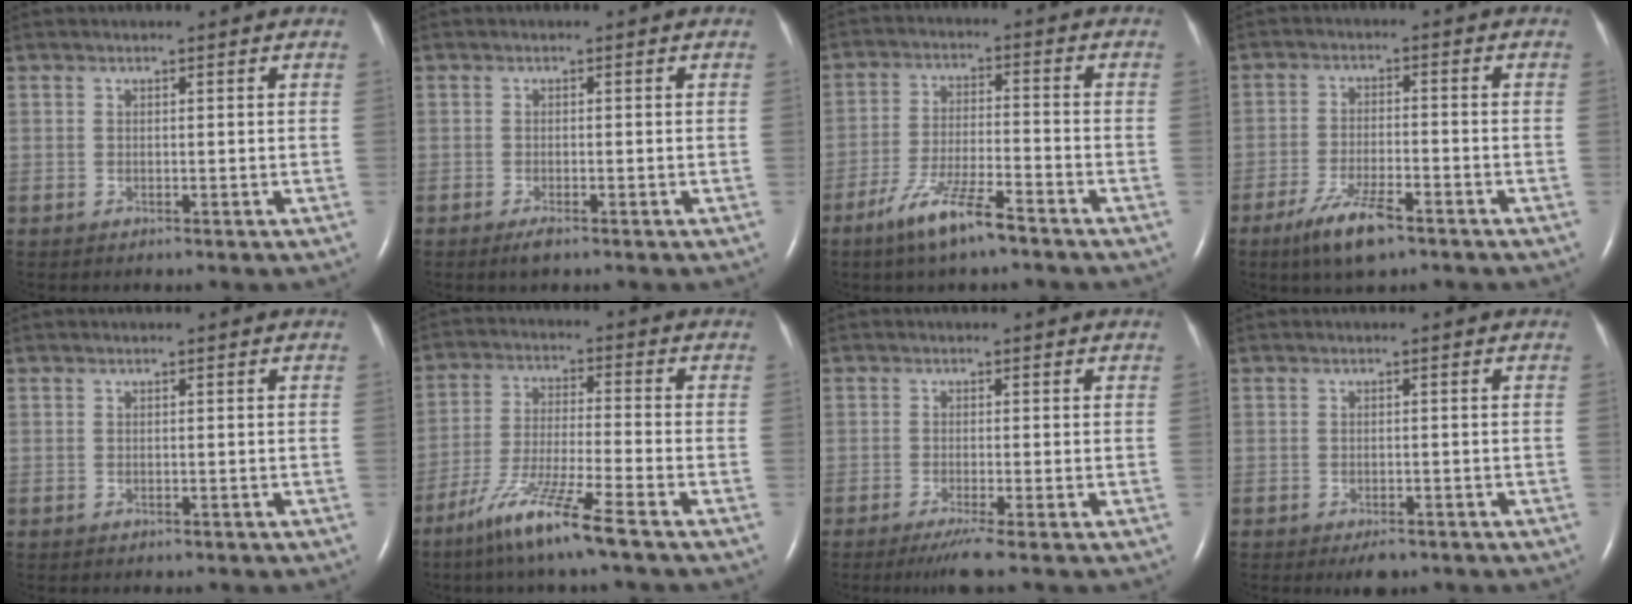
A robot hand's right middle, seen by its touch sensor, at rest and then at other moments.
{"total": 1.6, "force": [-1.1, 0.3, 1.1], "torque": [-0.029, -0.005, -0.019]}
{"total": 8.7, "force": [-6.1, 0.9, 6.2], "torque": [-0.127, -0.014, -0.113]}
{"total": 7.4, "force": [-4.9, 1.4, 5.4], "torque": [-0.112, -0.012, -0.086]}
{"total": 0.0}
{"total": 10.2, "force": [-6.9, -0.8, 7.4], "torque": [-0.150, -0.035, -0.136]}
{"total": 3.5, "force": [-2.3, -0.6, 2.5], "torque": [-0.048, -0.012, -0.046]}
{"total": 2.6, "force": [-1.8, 1.0, 1.5], "torque": [-0.023, -0.003, -0.021]}